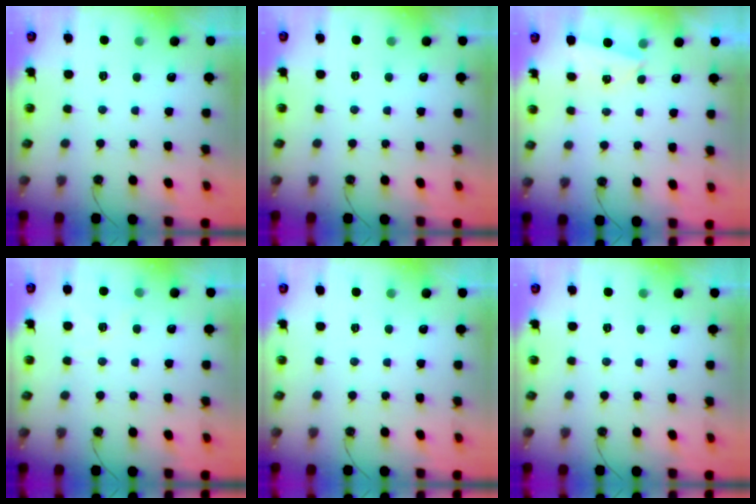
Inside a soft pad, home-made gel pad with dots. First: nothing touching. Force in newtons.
{"total": 0.0}
{"total": 2.1, "press": 0.8, "slide": 1.9}
{"total": 3.5, "press": 3.1, "slide": 1.6}
{"total": 0.0}
{"total": 0.0}